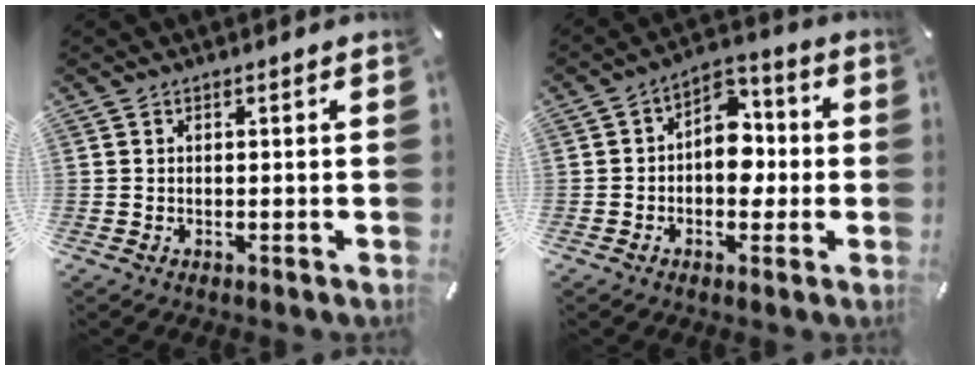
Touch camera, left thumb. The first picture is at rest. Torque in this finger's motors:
{"motor_torque": [0.79, 1.89, 0.50, -0.41, 0.24]}